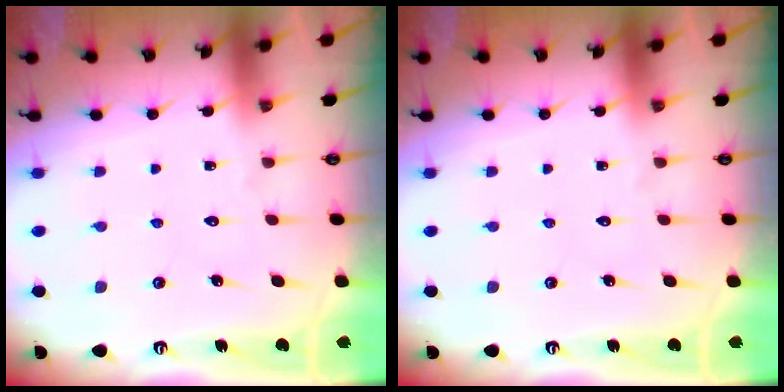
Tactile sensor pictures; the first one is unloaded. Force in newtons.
{"total": 0.0}